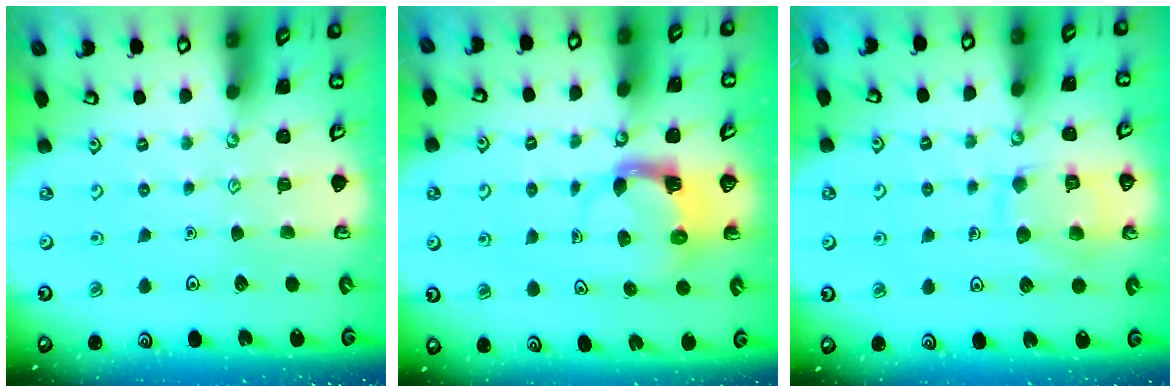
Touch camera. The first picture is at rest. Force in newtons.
{"total": 4.0, "press": 3.9, "slide": 0.7}
{"total": 11.1, "press": 11.1, "slide": 0.8}